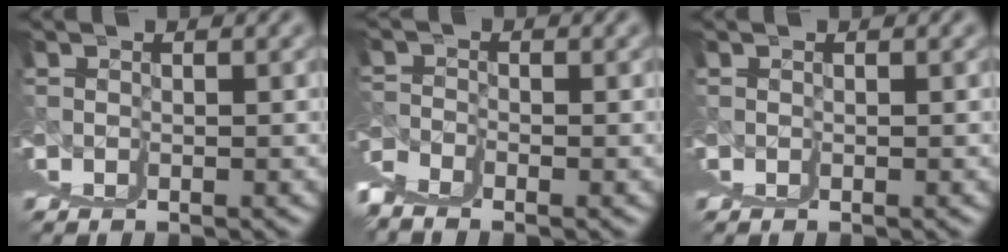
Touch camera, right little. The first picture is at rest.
{"total": 2.9, "force": [1.8, -2.3, 0.3], "torque": [0.006, 0.010, 0.034]}
{"total": 0.0}